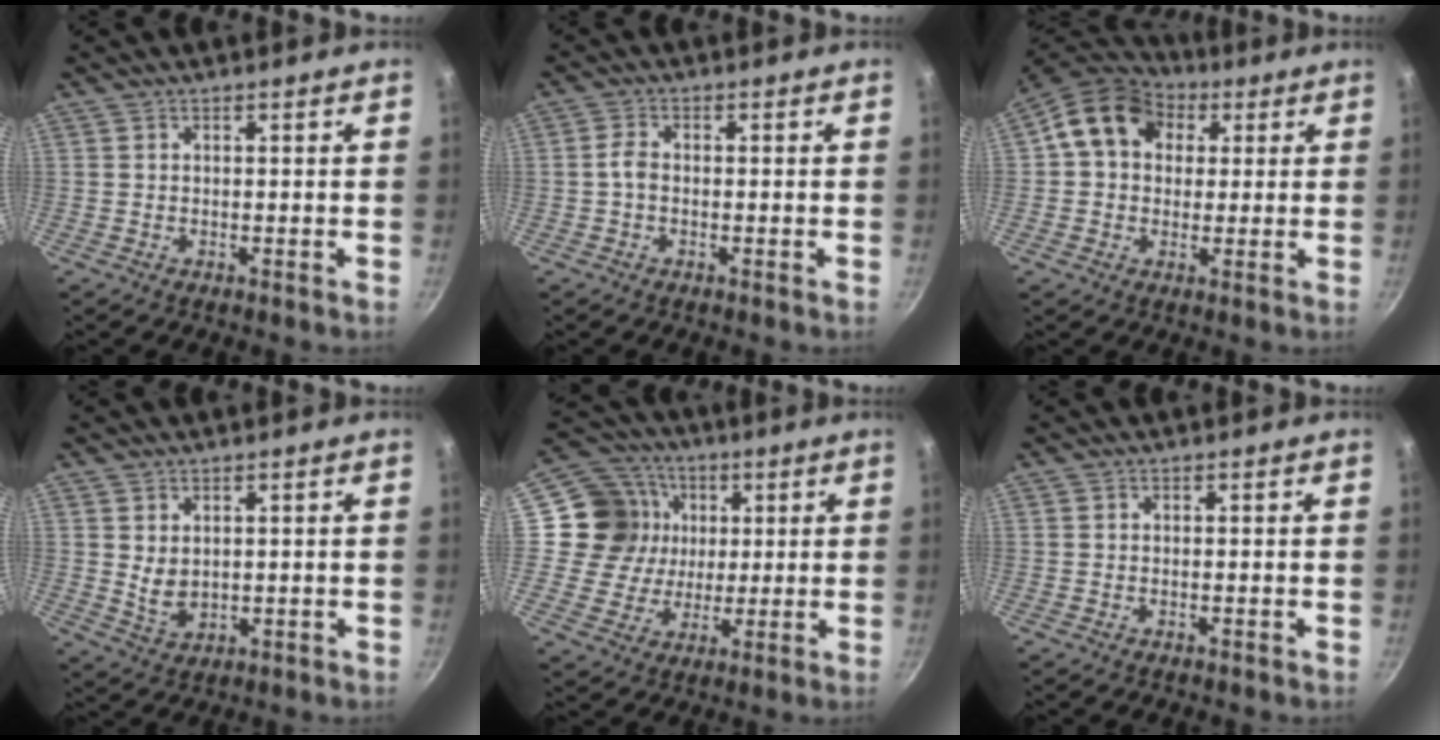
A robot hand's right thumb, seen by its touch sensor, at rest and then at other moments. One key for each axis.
{"total": 1.6, "fx": -0.3, "fy": 1.0, "fz": 1.2, "tx": -0.028, "ty": 0.006, "tz": -0.010}
{"total": 13.2, "fx": 3.6, "fy": 10.6, "fz": 7.0, "tx": -0.097, "ty": 0.021, "tz": 0.042}
{"total": 4.4, "fx": 1.0, "fy": 3.0, "fz": 3.0, "tx": -0.046, "ty": -0.014, "tz": 0.028}
{"total": 13.7, "fx": 2.2, "fy": 12.9, "fz": 4.2, "tx": -0.047, "ty": 0.011, "tz": 0.027}
{"total": 0.0}